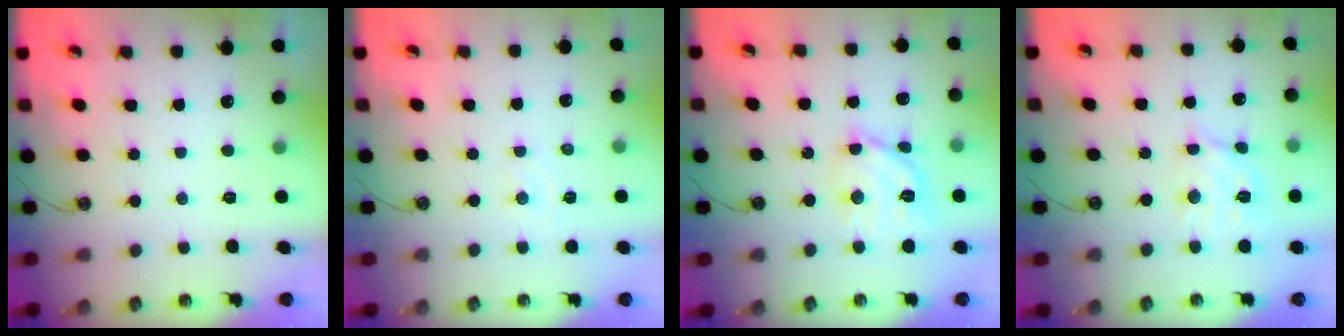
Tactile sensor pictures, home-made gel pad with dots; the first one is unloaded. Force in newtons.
{"total": 3.7, "press": 3.6, "slide": 0.5}
{"total": 13.0, "press": 13.0, "slide": 1.1}
{"total": 12.0, "press": 12.0, "slide": 0.8}